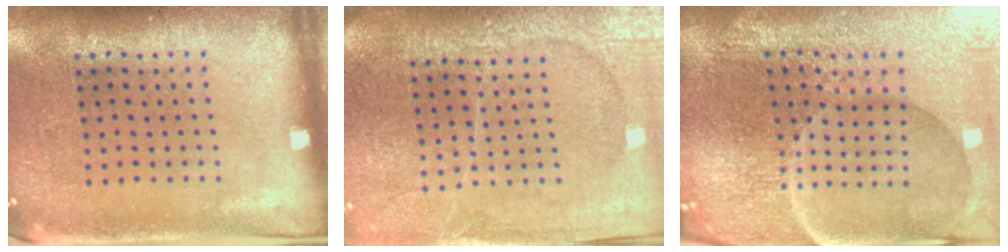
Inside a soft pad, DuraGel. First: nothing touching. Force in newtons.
{"total": 3.8, "press": 3.4, "slide": 1.7}
{"total": 7.3, "press": 6.4, "slide": 3.5}